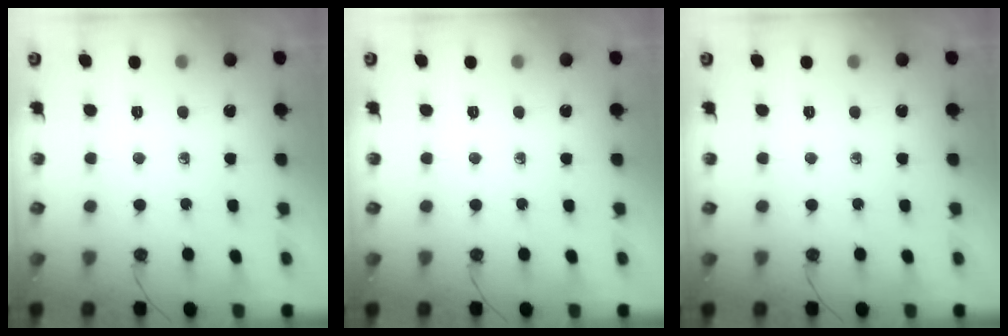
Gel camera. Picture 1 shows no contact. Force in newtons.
{"total": 0.0}
{"total": 0.0}